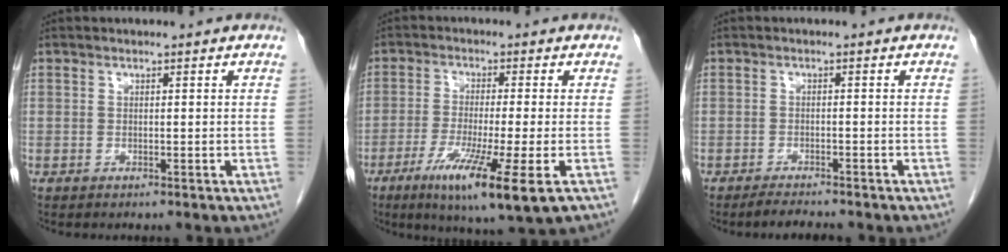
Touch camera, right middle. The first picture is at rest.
{"total": 12.3, "force": [-5.9, -0.1, 10.8], "torque": [-0.190, -0.041, -0.095]}
{"total": 2.6, "force": [-2.5, 0.3, 0.9], "torque": [-0.023, -0.010, -0.040]}